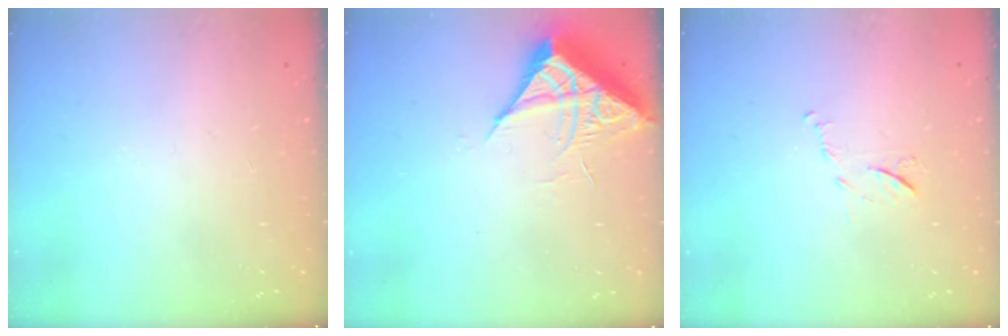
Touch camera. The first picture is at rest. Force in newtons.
{"total": 6.9, "press": 6.9, "slide": 0.4}
{"total": 6.0, "press": 6.0, "slide": 0.6}